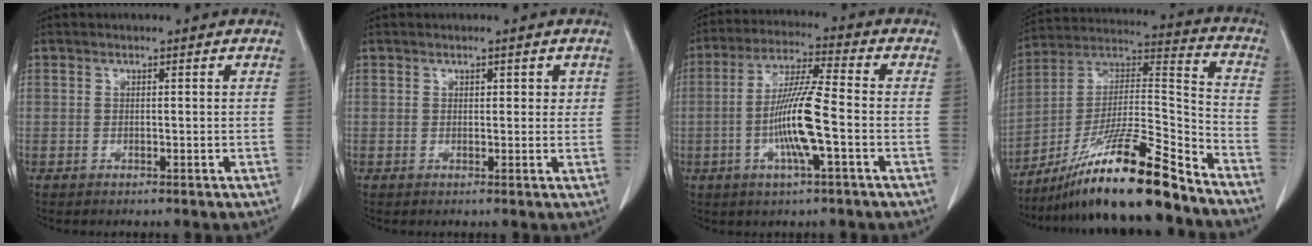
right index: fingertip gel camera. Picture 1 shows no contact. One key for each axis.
{"total": 1.8, "fx": 0.7, "fy": 1.2, "fz": 1.2, "tx": -0.008, "ty": 0.001, "tz": 0.008}
{"total": 10.7, "fx": -2.4, "fy": 0.2, "fz": 10.4, "tx": -0.202, "ty": -0.001, "tz": -0.049}
{"total": 19.7, "fx": -15.1, "fy": 0.3, "fz": 12.7, "tx": -0.228, "ty": -0.005, "tz": -0.270}